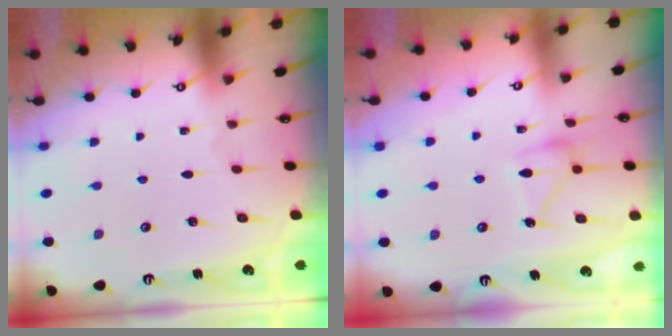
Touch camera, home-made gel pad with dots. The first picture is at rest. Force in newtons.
{"total": 14.6, "press": 14.6, "slide": 0.8}